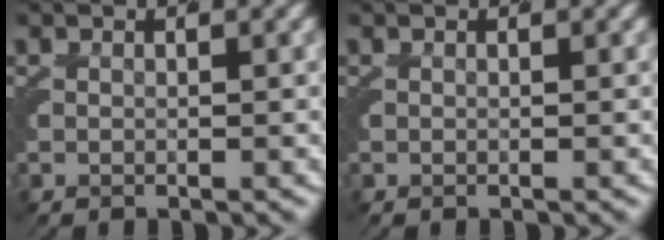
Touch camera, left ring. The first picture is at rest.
{"total": 0.0}